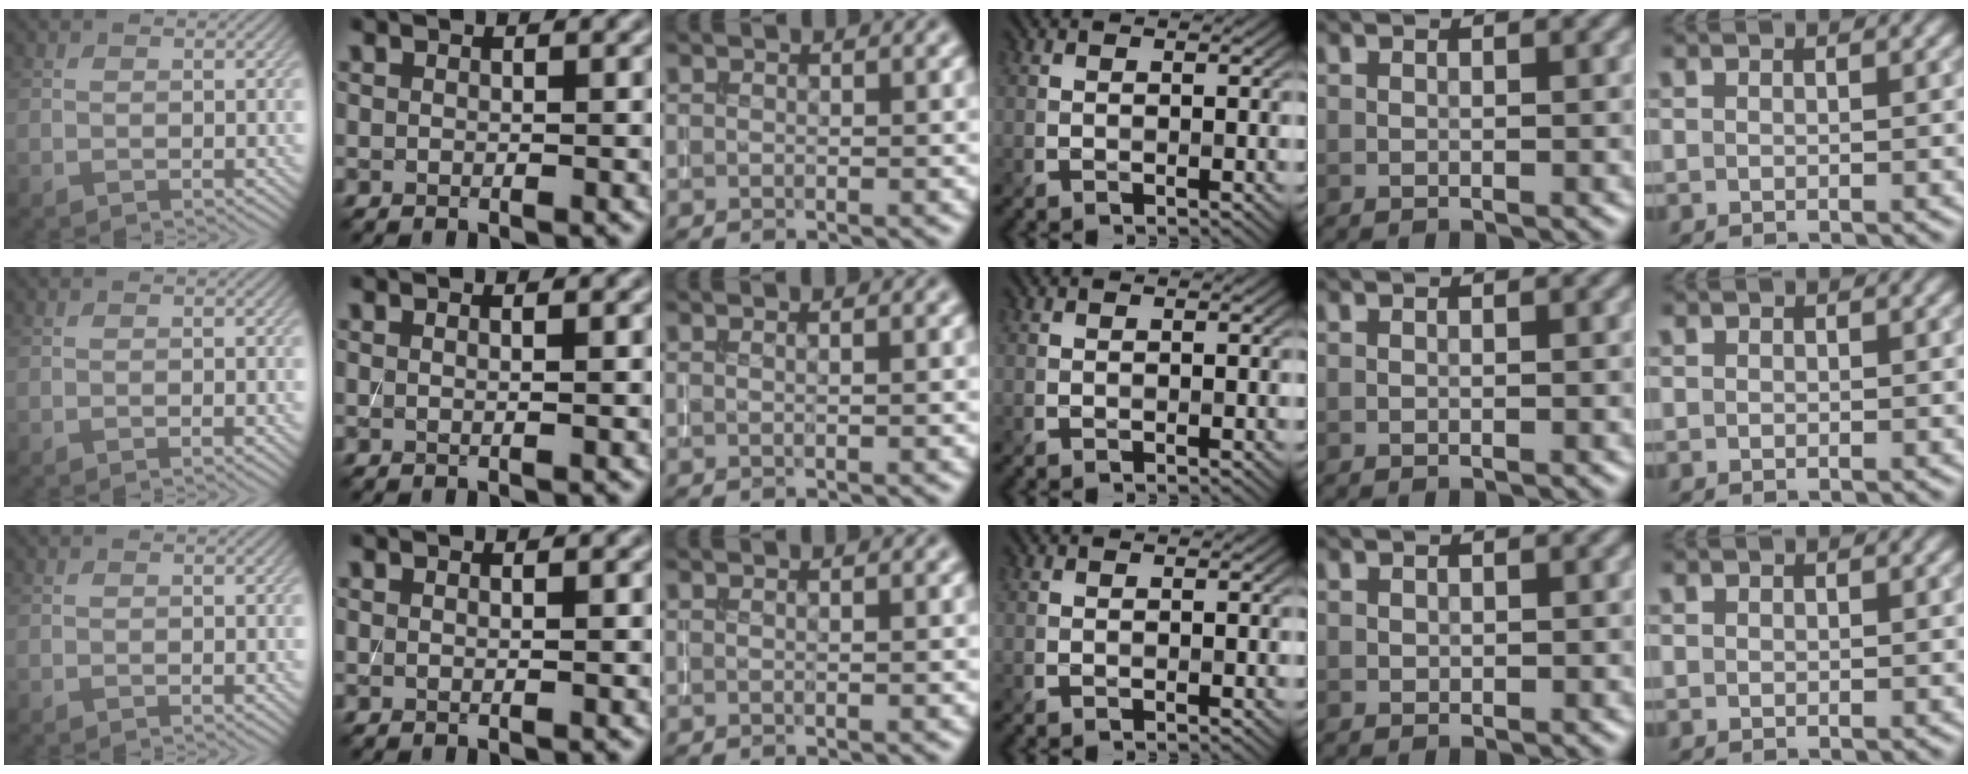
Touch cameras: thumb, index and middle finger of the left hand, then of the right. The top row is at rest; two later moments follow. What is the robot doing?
{"motion": "insert", "object": "drawer"}